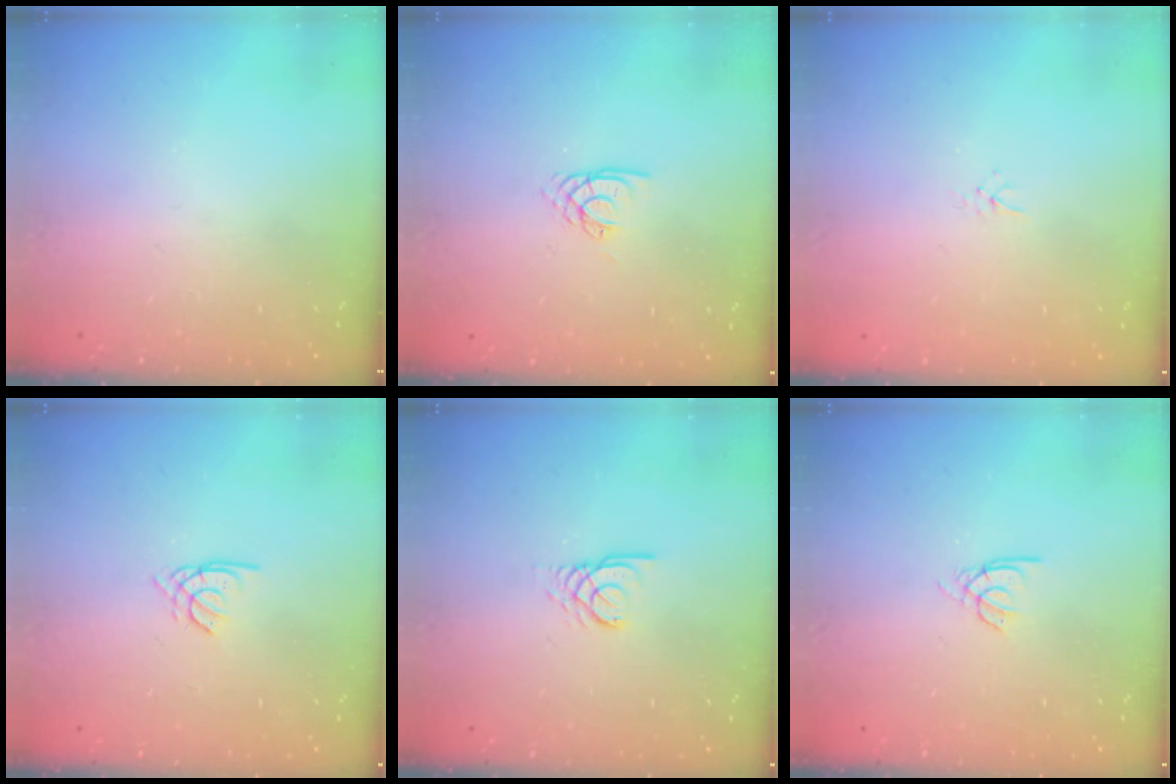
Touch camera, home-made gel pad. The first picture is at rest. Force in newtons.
{"total": 2.2, "press": 2.2, "slide": 0.2}
{"total": 1.5, "press": 1.5, "slide": 0.1}
{"total": 1.2, "press": 1.1, "slide": 0.3}
{"total": 2.4, "press": 2.4, "slide": 0.1}
{"total": 2.1, "press": 2.1, "slide": 0.2}